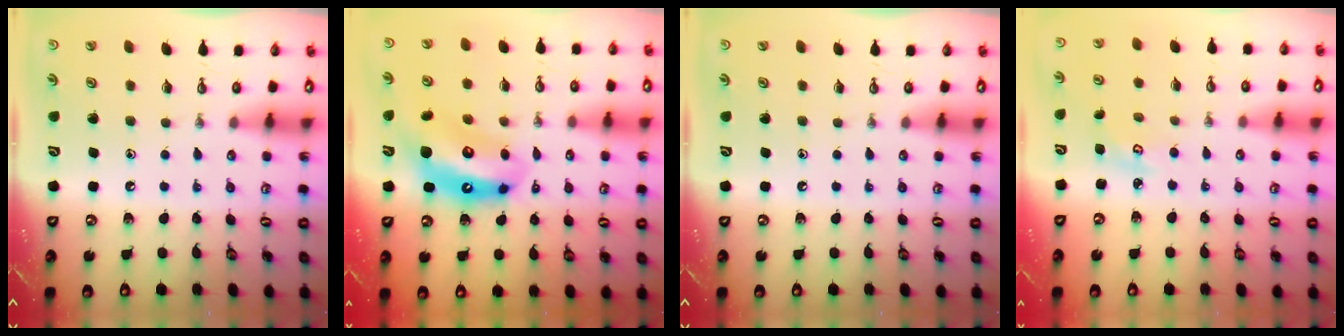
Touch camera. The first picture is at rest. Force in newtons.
{"total": 14.1, "press": 14.0, "slide": 1.2}
{"total": 0.0}
{"total": 2.8, "press": 2.8, "slide": 0.3}